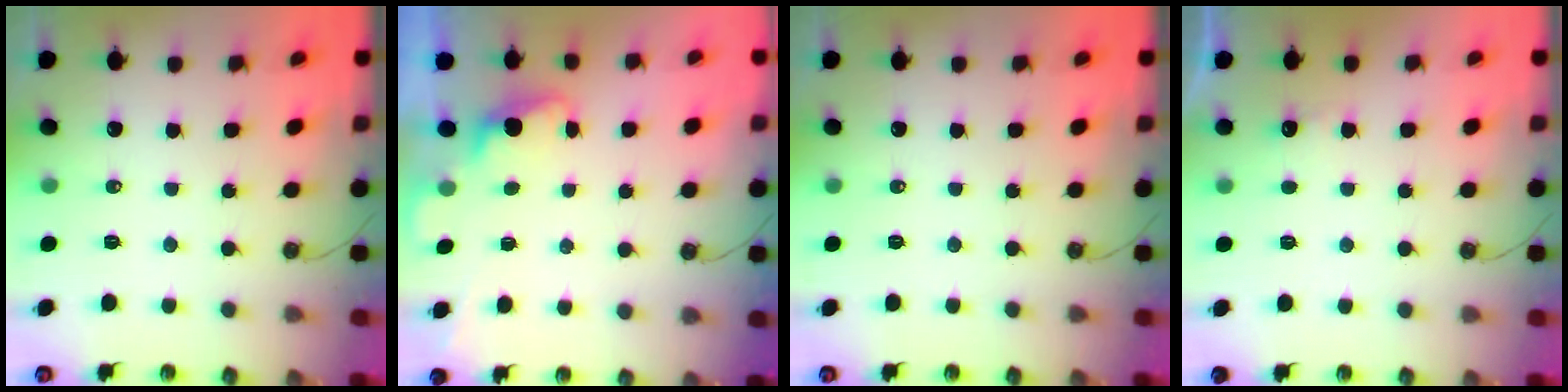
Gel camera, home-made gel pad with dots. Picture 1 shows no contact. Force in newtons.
{"total": 0.9, "press": 0.6, "slide": 0.7}
{"total": 0.0}
{"total": 4.1, "press": 4.0, "slide": 0.9}